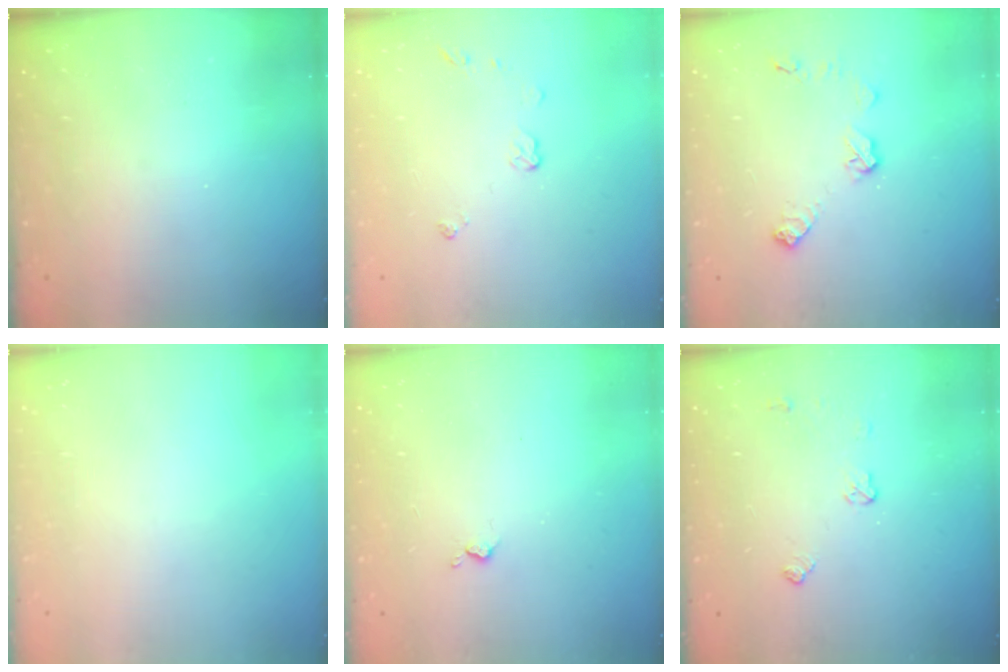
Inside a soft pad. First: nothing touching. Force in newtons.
{"total": 4.1, "press": 4.1, "slide": 0.6}
{"total": 8.4, "press": 8.4, "slide": 0.3}
{"total": 0.0}
{"total": 2.2, "press": 2.1, "slide": 0.5}
{"total": 4.6, "press": 4.6, "slide": 0.7}